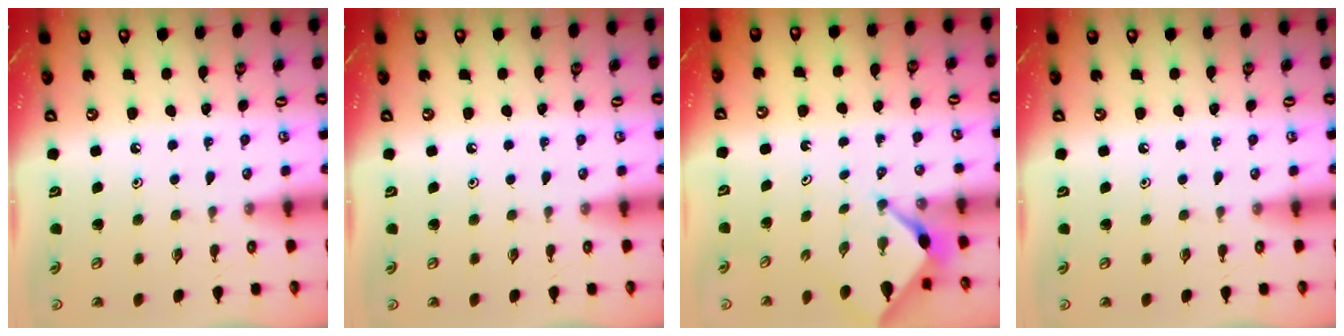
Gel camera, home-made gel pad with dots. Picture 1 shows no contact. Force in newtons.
{"total": 0.0}
{"total": 2.1, "press": 2.1, "slide": 0.3}
{"total": 0.0}